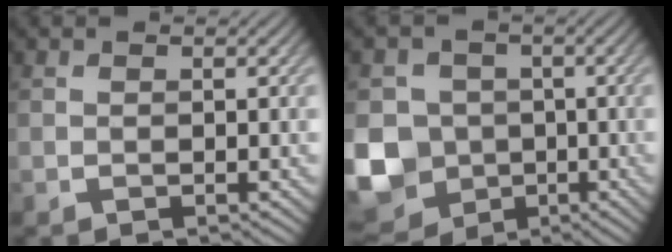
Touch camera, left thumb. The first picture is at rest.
{"total": 12.1, "force": [-2.4, 10.9, 4.7], "torque": [-0.146, -0.032, -0.070]}